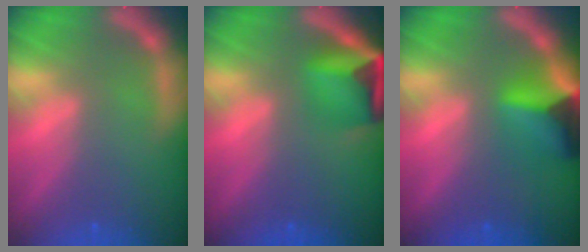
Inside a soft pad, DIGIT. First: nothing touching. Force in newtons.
{"total": 6.4}
{"total": 6.9}